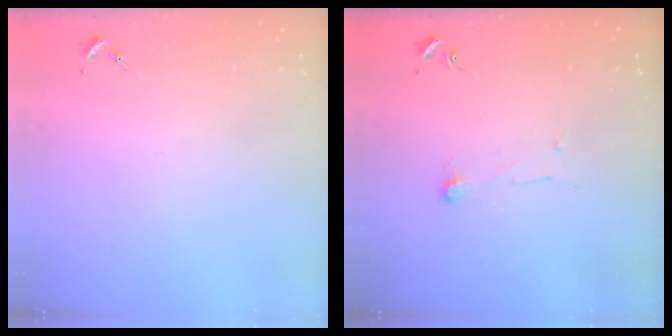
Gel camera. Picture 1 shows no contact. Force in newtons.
{"total": 5.9, "press": 5.9, "slide": 0.4}